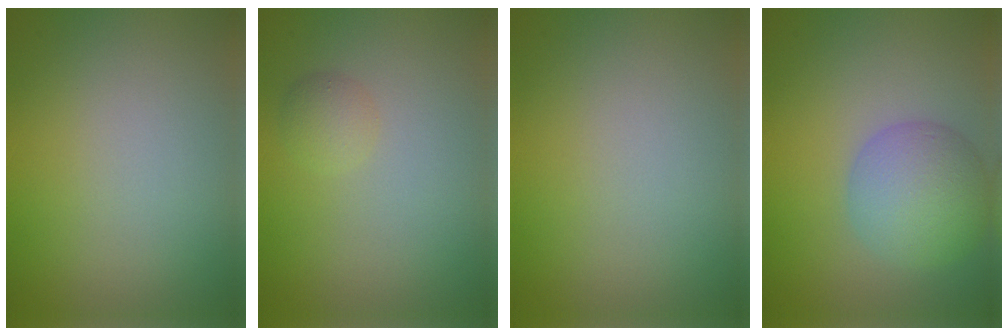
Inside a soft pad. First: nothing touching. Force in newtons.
{"total": 1.5, "press": 1.5, "slide": 0.1}
{"total": 0.0}
{"total": 5.3, "press": 5.3, "slide": 0.3}